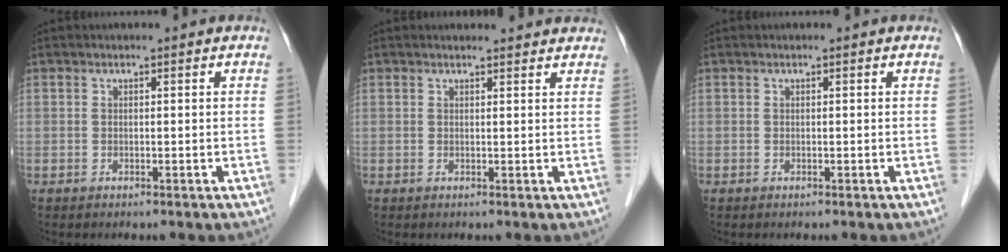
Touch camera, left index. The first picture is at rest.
{"total": 5.3, "force": [5.1, 0.9, 1.2], "torque": [-0.012, 0.012, 0.048]}
{"total": 0.0}